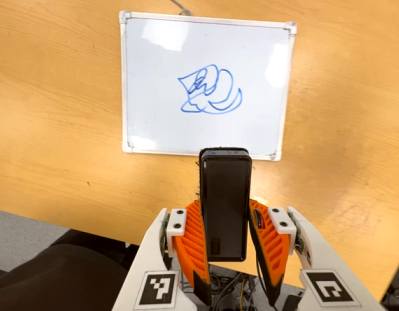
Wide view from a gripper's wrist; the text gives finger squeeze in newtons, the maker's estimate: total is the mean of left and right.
{"total": 5.5, "left": 4.0, "right": 7.0}